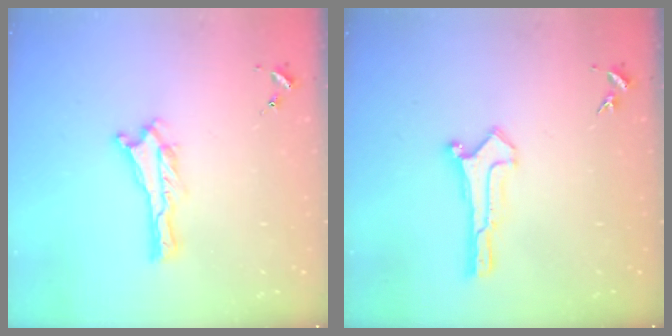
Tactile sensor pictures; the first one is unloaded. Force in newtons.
{"total": 0.0}